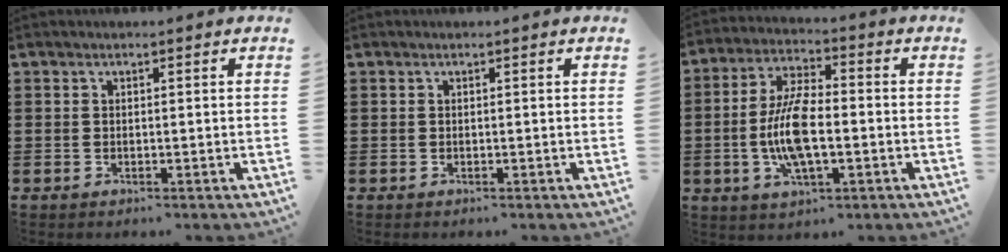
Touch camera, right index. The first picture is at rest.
{"total": 0.0}
{"total": 10.0, "force": [-1.7, 3.7, 9.1], "torque": [-0.204, -0.009, -0.037]}